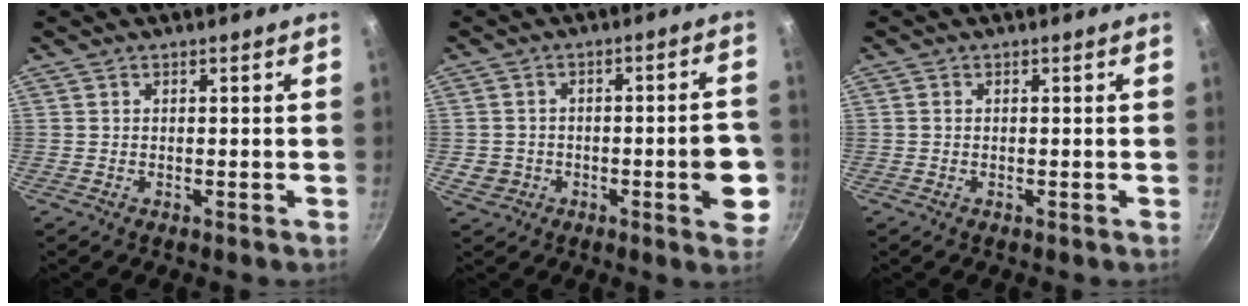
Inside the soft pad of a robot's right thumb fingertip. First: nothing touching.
{"total": 9.7, "force": [-2.3, 4.9, 8.0], "torque": [-0.081, 0.026, -0.023]}
{"total": 0.6, "force": [0.1, 0.5, 0.4], "torque": [-0.007, 0.003, 0.000]}